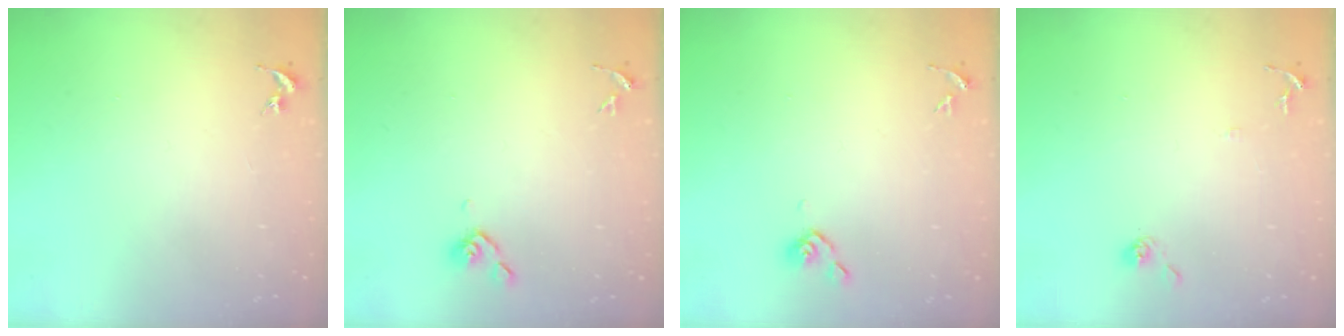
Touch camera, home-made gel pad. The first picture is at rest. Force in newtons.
{"total": 4.4, "press": 4.4, "slide": 0.7}
{"total": 3.5, "press": 3.4, "slide": 0.9}
{"total": 6.4, "press": 6.4, "slide": 0.4}